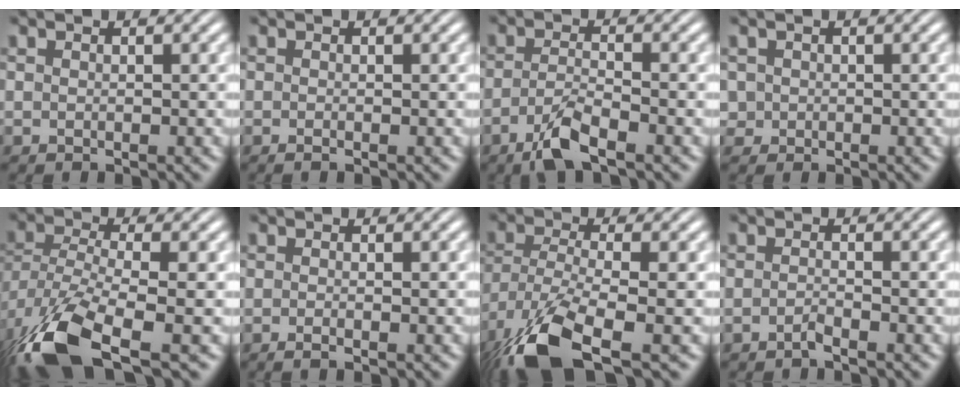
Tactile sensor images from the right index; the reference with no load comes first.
{"total": 0.6, "force": [-0.4, 0.1, 0.3], "torque": [-0.003, 0.002, -0.009]}
{"total": 3.5, "force": [-2.7, 0.6, 2.2], "torque": [-0.037, -0.003, -0.049]}
{"total": 2.3, "force": [-0.2, 2.2, 0.6], "torque": [-0.023, -0.013, 0.001]}
{"total": 9.3, "force": [-5.2, 4.3, 6.4], "torque": [-0.158, -0.050, -0.056]}
{"total": 0.9, "force": [-0.7, 0.1, 0.5], "torque": [-0.010, 0.001, -0.015]}
{"total": 8.5, "force": [-4.9, 3.6, 5.9], "torque": [-0.144, -0.046, -0.055]}
{"total": 1.1, "force": [-1.1, -0.1, 0.2], "torque": [-0.001, 0.002, -0.027]}